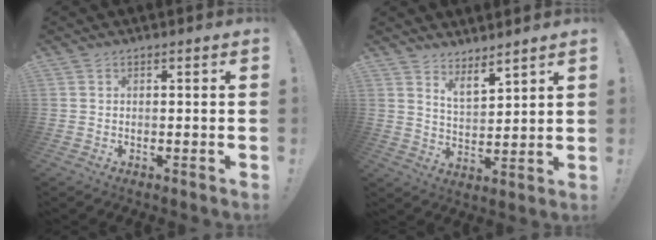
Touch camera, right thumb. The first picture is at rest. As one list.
[{"total": 6.2, "force": [5.7, 1.5, 1.9], "torque": [-0.035, -0.042, 0.105]}]